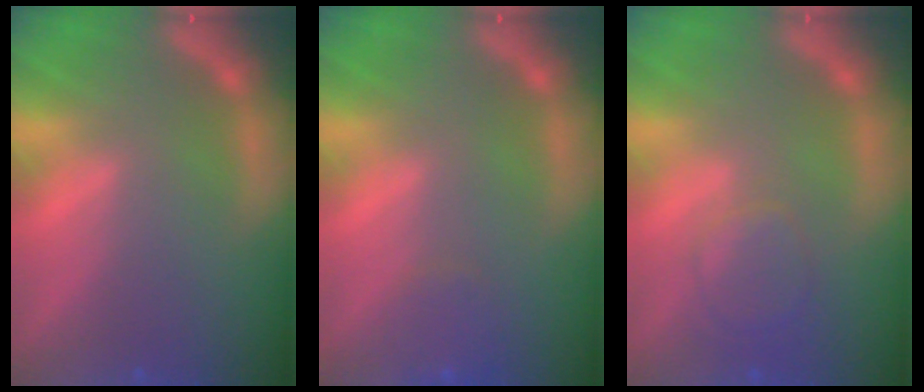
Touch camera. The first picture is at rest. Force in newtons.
{"total": 1.9}
{"total": 3.5}